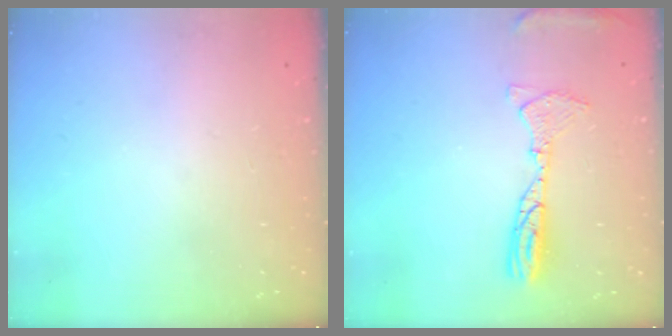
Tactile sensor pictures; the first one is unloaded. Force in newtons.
{"total": 10.6, "press": 10.4, "slide": 2.2}